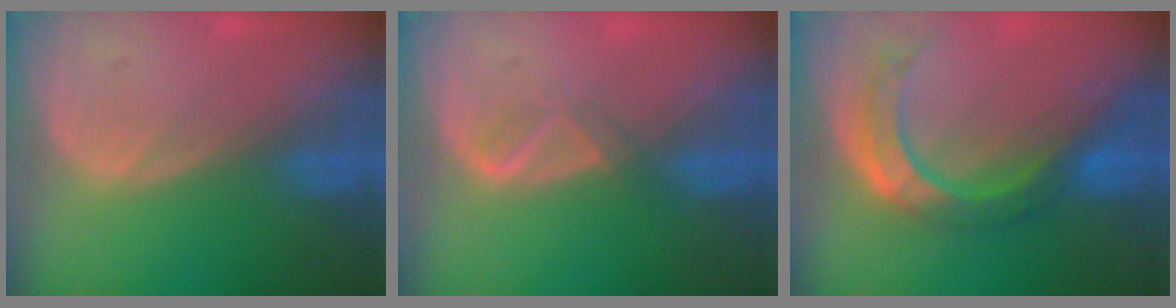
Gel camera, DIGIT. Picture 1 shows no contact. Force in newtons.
{"total": 1.9, "press": 1.8, "slide": 0.7}
{"total": 8.5, "press": 7.2, "slide": 4.5}